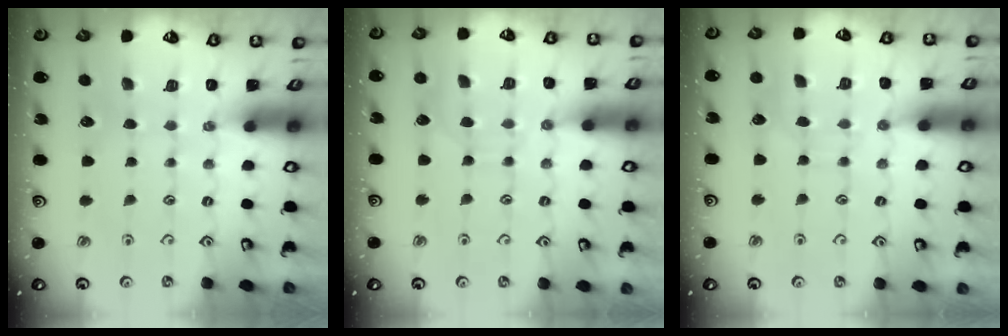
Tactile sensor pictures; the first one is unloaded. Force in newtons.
{"total": 5.4, "press": 5.4, "slide": 0.6}
{"total": 6.8, "press": 6.7, "slide": 0.6}